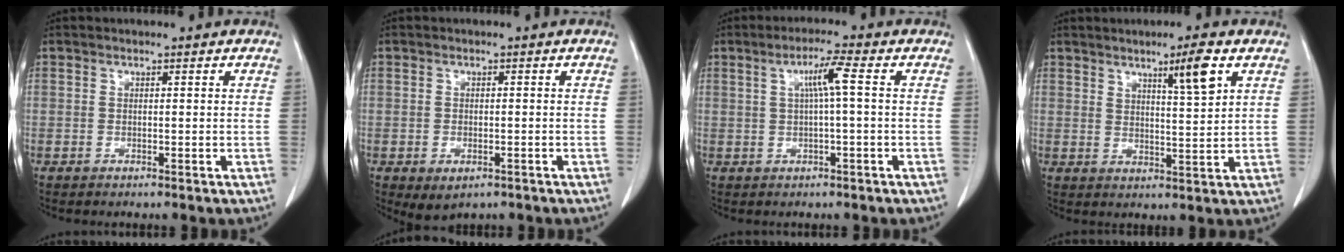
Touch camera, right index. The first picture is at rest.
{"total": 3.4, "force": [-1.7, 1.9, 2.2], "torque": [-0.034, -0.005, -0.014]}
{"total": 4.3, "force": [0.7, -0.5, 4.2], "torque": [-0.078, 0.009, 0.016]}
{"total": 6.3, "force": [3.6, 0.1, 5.1], "torque": [-0.080, -0.002, 0.062]}